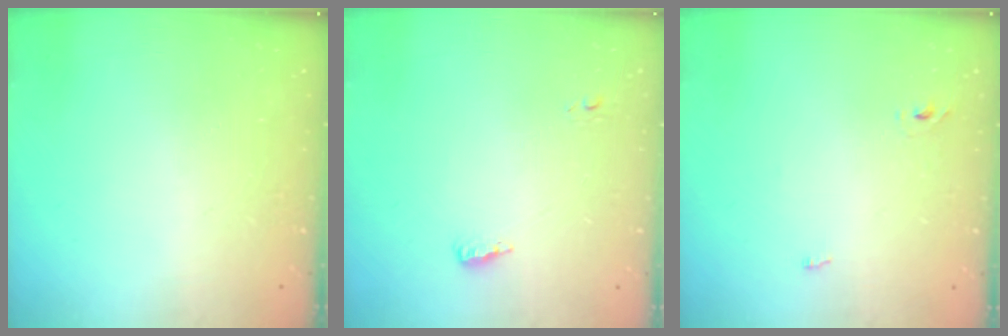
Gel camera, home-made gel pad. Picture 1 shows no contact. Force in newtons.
{"total": 4.9, "press": 4.6, "slide": 1.5}
{"total": 2.3, "press": 2.1, "slide": 1.0}